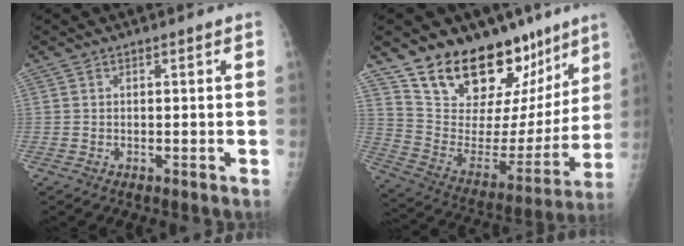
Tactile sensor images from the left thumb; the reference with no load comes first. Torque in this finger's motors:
{"motor_torque": [0.73, 0.57, 1.22, -1.55, 0.09]}